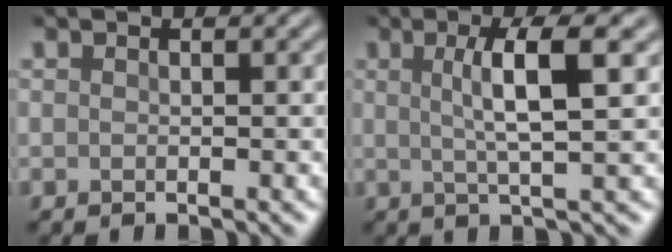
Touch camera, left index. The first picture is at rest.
{"total": 5.3, "force": [1.0, 1.1, 5.1], "torque": [-0.080, 0.003, 0.016]}